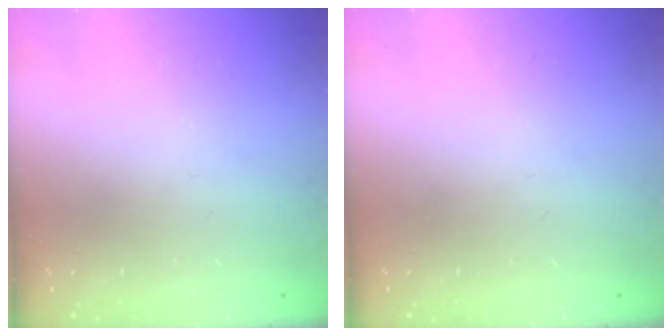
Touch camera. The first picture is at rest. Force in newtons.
{"total": 0.0}